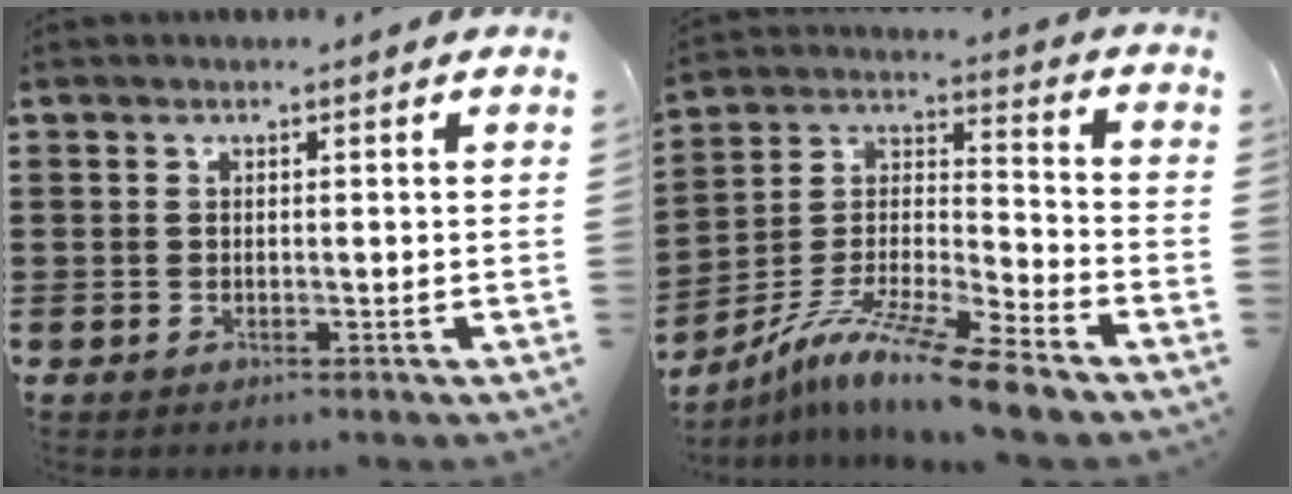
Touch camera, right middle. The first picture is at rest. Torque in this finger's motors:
{"motor_torque": [2.14, 0.00, 0.71, 0.21]}